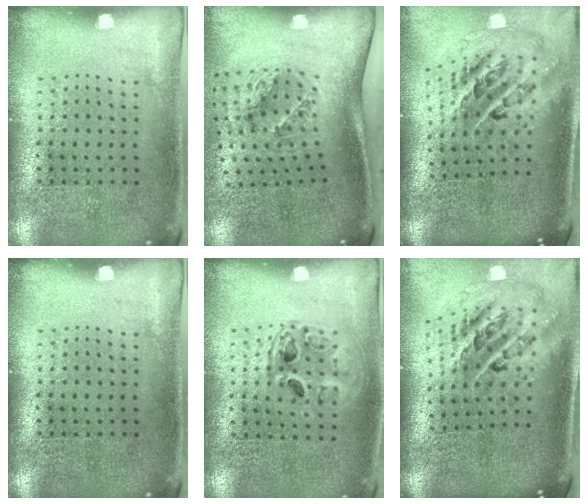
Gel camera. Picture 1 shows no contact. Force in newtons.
{"total": 1.8, "press": 1.2, "slide": 1.3}
{"total": 2.8, "press": 1.9, "slide": 2.1}
{"total": 0.0}
{"total": 1.3, "press": 1.2, "slide": 0.5}
{"total": 2.8, "press": 1.9, "slide": 2.1}